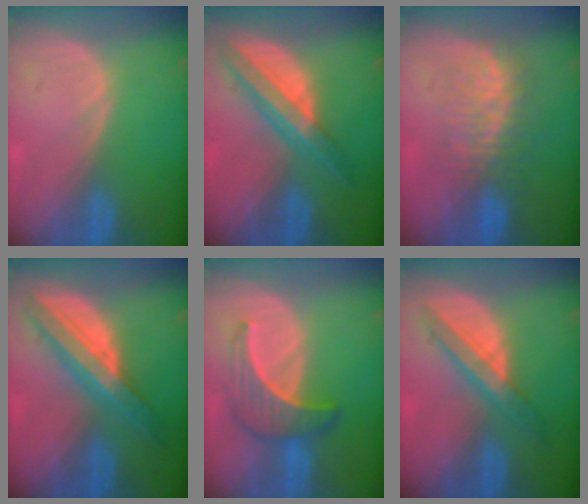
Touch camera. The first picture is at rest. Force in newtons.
{"total": 7.9, "press": 6.7, "slide": 4.2}
{"total": 7.5, "press": 7.3, "slide": 1.7}
{"total": 8.4, "press": 8.4, "slide": 0.5}
{"total": 6.6, "press": 6.3, "slide": 2.0}
{"total": 5.9, "press": 5.8, "slide": 0.5}